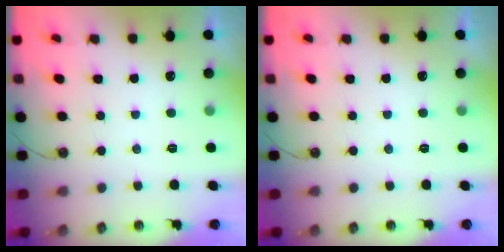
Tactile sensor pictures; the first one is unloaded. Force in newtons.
{"total": 0.0}